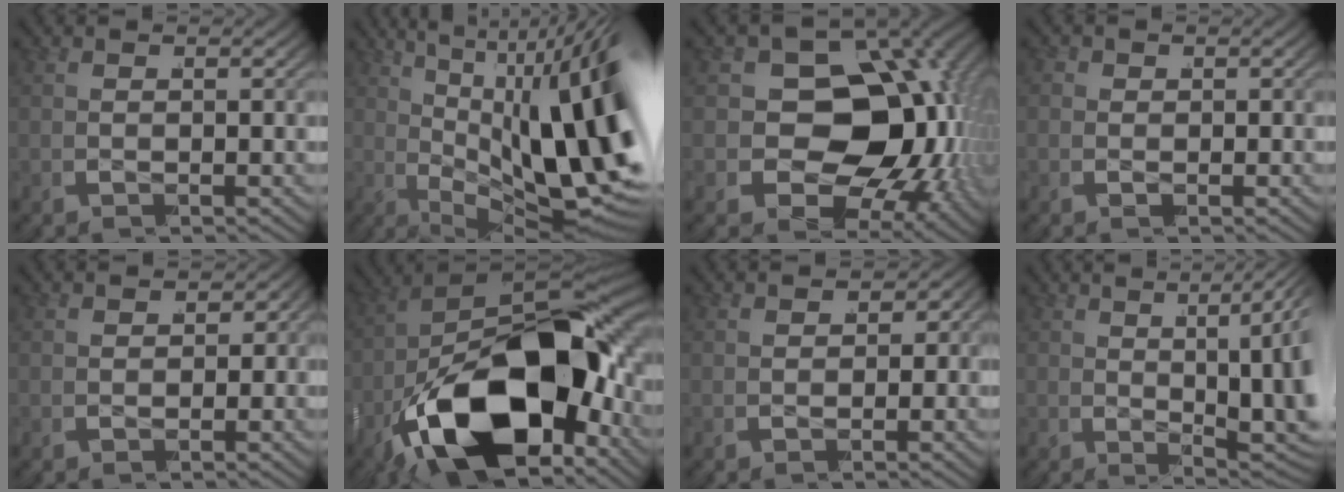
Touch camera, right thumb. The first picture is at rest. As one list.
[{"total": 18.0, "force": [-3.1, 9.4, 15.1], "torque": [-0.237, -0.039, -0.027]}, {"total": 18.9, "force": [0.3, 13.9, 12.8], "torque": [-0.226, -0.024, -0.002]}, {"total": 1.3, "force": [-0.1, 1.3, 0.3], "torque": [-0.014, -0.012, 0.001]}, {"total": 2.3, "force": [-0.6, 1.8, 1.4], "torque": [-0.017, -0.007, -0.008]}, {"total": 25.6, "force": [-4.5, 15.1, 20.2], "torque": [-0.378, -0.053, -0.047]}, {"total": 3.0, "force": [-0.6, 2.2, 1.9], "torque": [-0.027, -0.007, -0.009]}, {"total": 9.7, "force": [0.0, 3.9, 8.9], "torque": [-0.130, -0.001, 0.007]}]